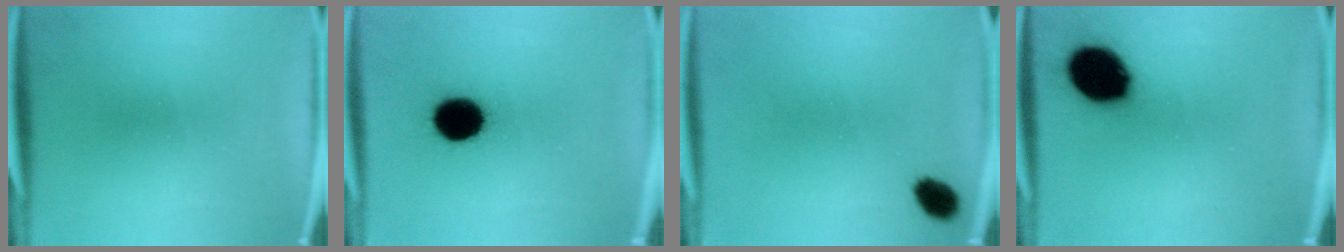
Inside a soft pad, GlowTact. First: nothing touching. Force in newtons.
{"total": 12.4}
{"total": 4.3}
{"total": 14.7}